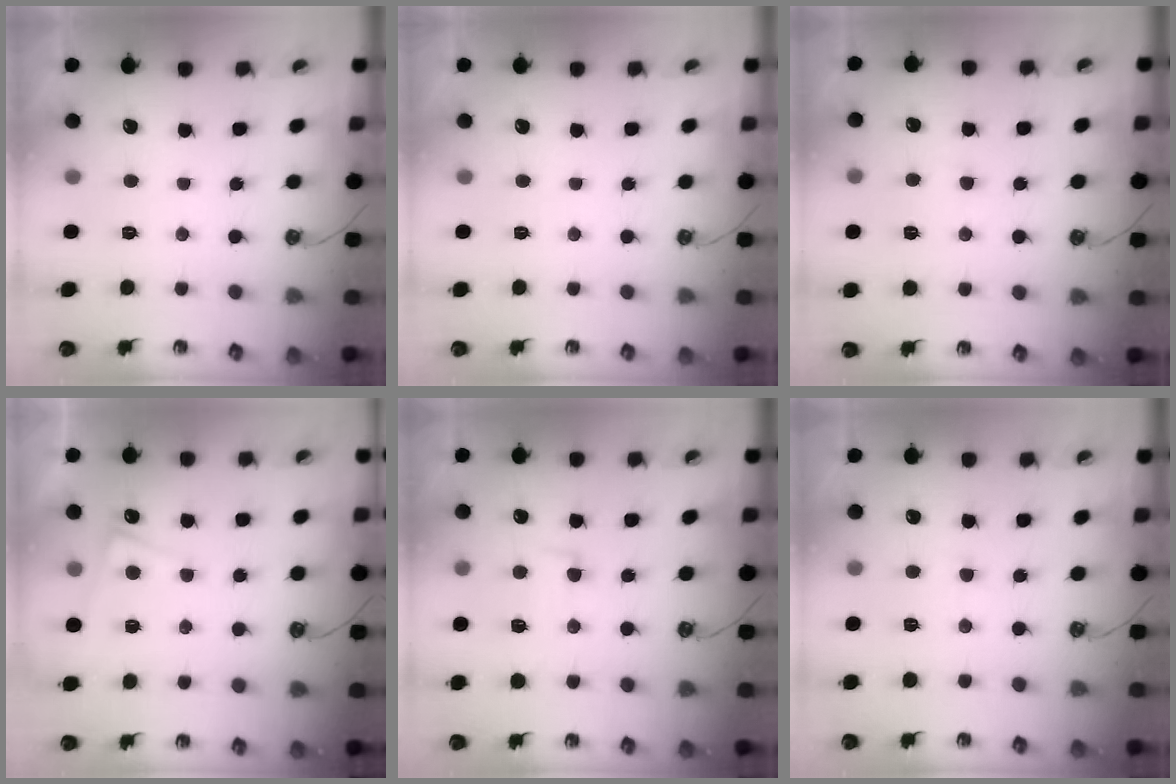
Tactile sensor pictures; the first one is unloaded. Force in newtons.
{"total": 0.0}
{"total": 2.0, "press": 2.0, "slide": 0.4}
{"total": 4.5, "press": 4.5, "slide": 0.3}
{"total": 2.2, "press": 1.5, "slide": 1.6}
{"total": 2.2, "press": 2.2, "slide": 0.4}